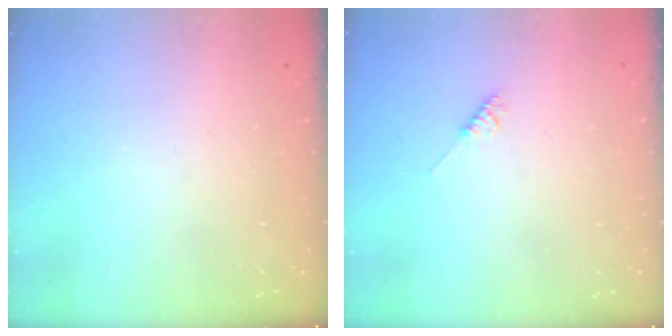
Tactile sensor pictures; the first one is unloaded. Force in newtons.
{"total": 3.5, "press": 3.5, "slide": 0.7}